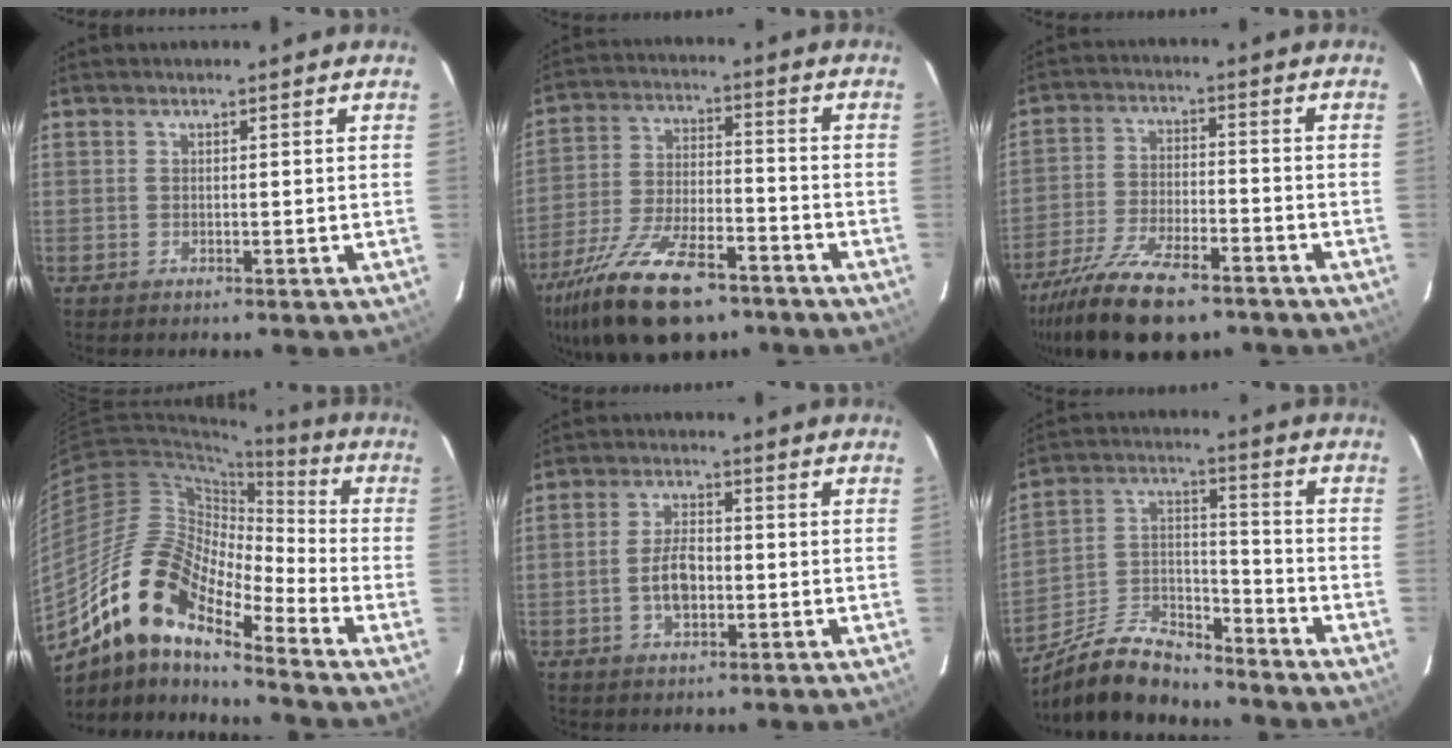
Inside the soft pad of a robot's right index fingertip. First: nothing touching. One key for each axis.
{"total": 20.1, "fx": -13.7, "fy": 7.8, "fz": 12.5, "tx": -0.255, "ty": -0.033, "tz": -0.232}
{"total": 16.7, "fx": -12.5, "fy": 5.6, "fz": 9.5, "tx": -0.203, "ty": -0.036, "tz": -0.217}
{"total": 16.4, "fx": -11.3, "fy": 5.1, "fz": 10.7, "tx": -0.182, "ty": 0.001, "tz": -0.232}
{"total": 6.1, "fx": -1.5, "fy": 3.2, "fz": 4.9, "tx": -0.099, "ty": 0.007, "tz": -0.023}
{"total": 13.2, "fx": -10.5, "fy": 5.2, "fz": 6.2, "tx": -0.140, "ty": 0.023, "tz": -0.188}